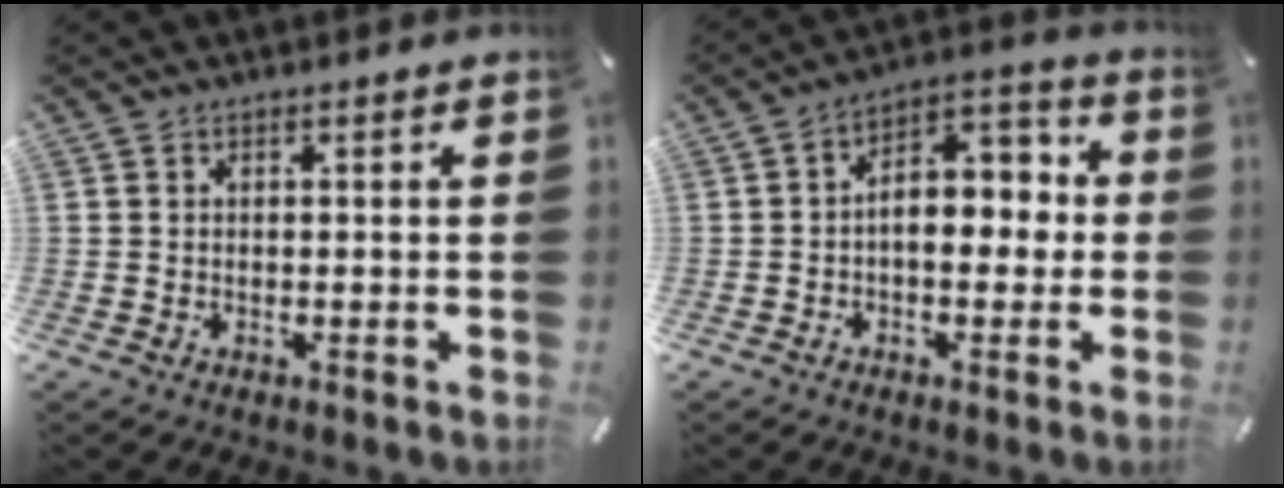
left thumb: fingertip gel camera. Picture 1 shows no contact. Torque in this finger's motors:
{"motor_torque": [0.20, 1.10, 1.19, -0.02, 0.23]}